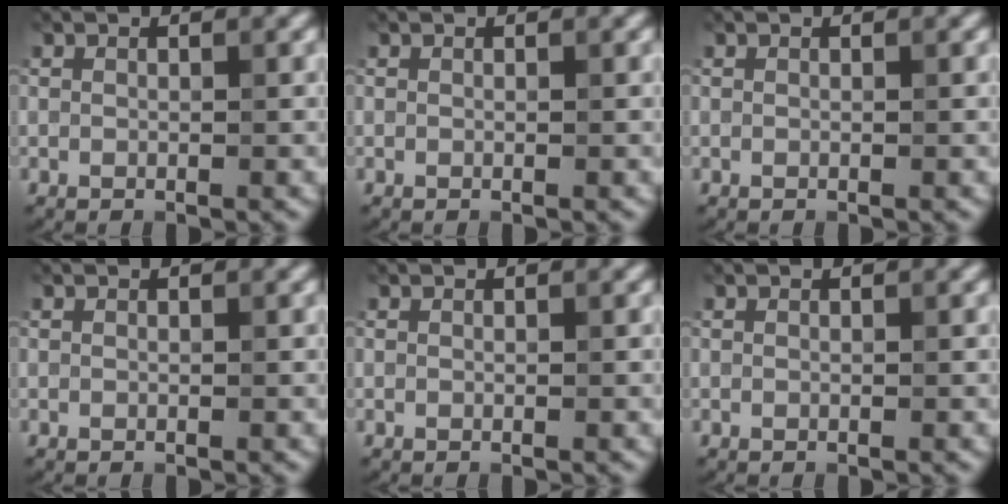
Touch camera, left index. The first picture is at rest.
{"total": 0.0}
{"total": 0.0}
{"total": 0.0}
{"total": 0.0}
{"total": 0.0}